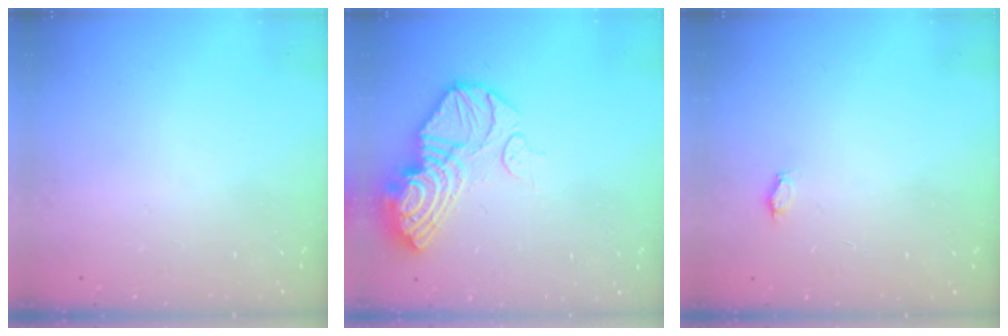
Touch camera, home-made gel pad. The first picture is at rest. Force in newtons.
{"total": 15.8, "press": 15.7, "slide": 1.4}
{"total": 2.7, "press": 2.5, "slide": 1.1}